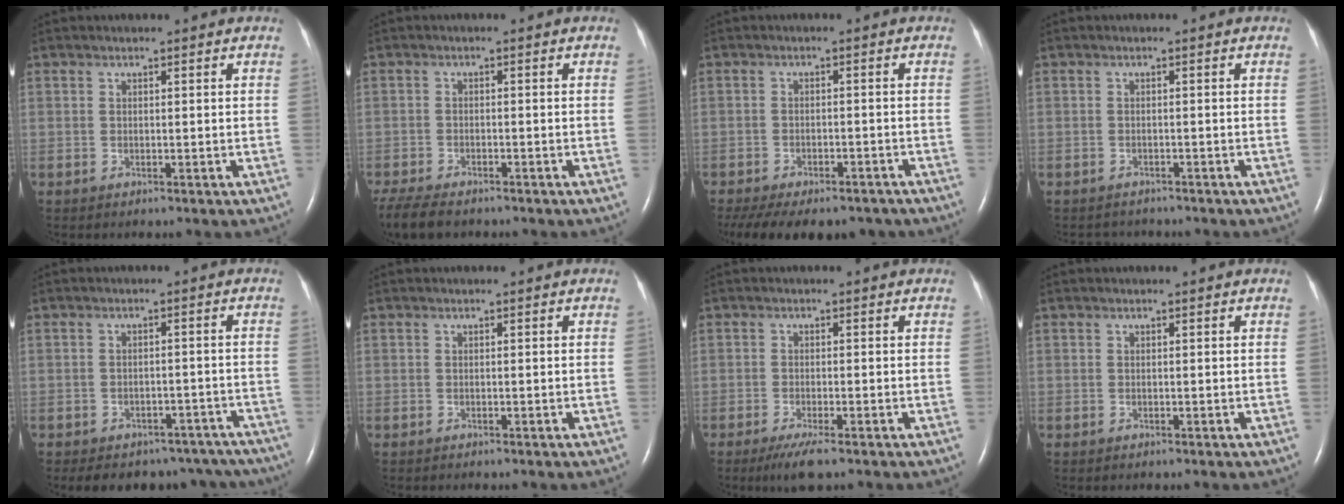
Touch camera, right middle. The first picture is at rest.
{"total": 7.5, "force": [-6.1, 2.4, 3.6], "torque": [-0.070, -0.017, -0.099]}
{"total": 16.8, "force": [-13.0, 7.3, 7.6], "torque": [-0.181, -0.011, -0.164]}
{"total": 2.5, "force": [-2.3, 1.0, -0.1], "torque": [-0.003, -0.003, -0.032]}
{"total": 14.8, "force": [-12.4, 7.2, 3.6], "torque": [-0.064, 0.017, -0.129]}
{"total": 0.0}
{"total": 3.8, "force": [-2.5, 0.5, 2.8], "torque": [-0.058, -0.012, -0.044]}
{"total": 0.0}